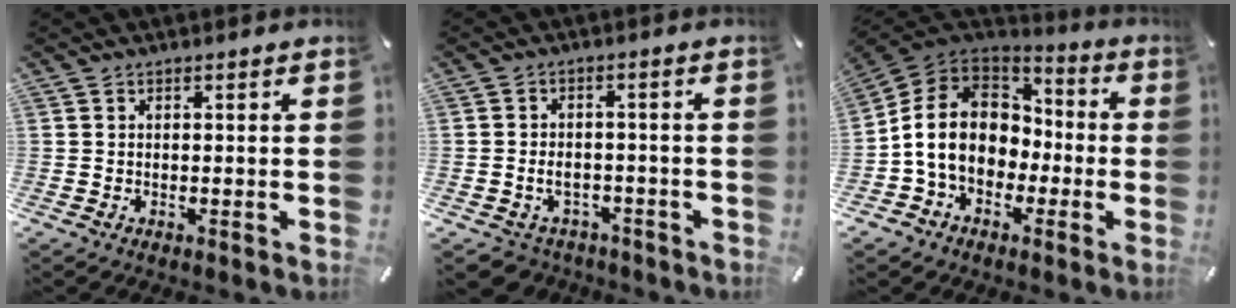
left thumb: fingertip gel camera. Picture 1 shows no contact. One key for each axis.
{"total": 4.4, "fx": -1.8, "fy": 3.6, "fz": 1.9, "tx": -0.042, "ty": 0.010, "tz": -0.033}
{"total": 14.4, "fx": -1.6, "fy": 12.2, "fz": 7.4, "tx": -0.158, "ty": 0.023, "tz": -0.026}